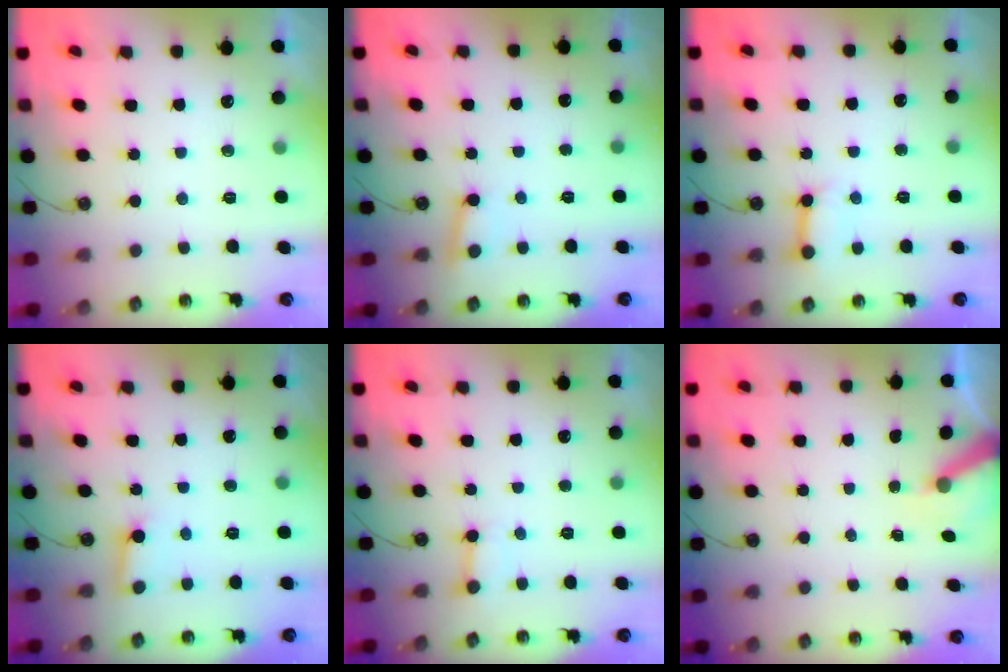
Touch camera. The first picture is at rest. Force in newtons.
{"total": 3.4, "press": 3.4, "slide": 0.3}
{"total": 7.8, "press": 7.8, "slide": 1.1}
{"total": 2.6, "press": 2.6, "slide": 0.4}
{"total": 2.6, "press": 2.6, "slide": 0.2}
{"total": 5.4, "press": 5.4, "slide": 0.3}